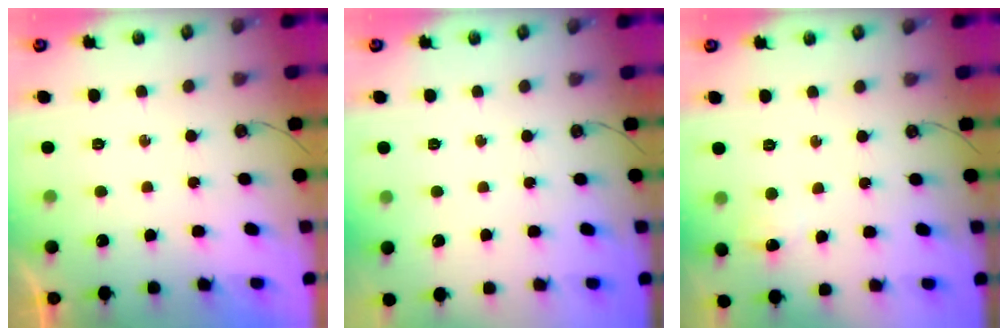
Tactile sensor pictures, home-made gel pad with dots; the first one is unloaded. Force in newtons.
{"total": 0.0}
{"total": 3.8, "press": 3.8, "slide": 0.6}